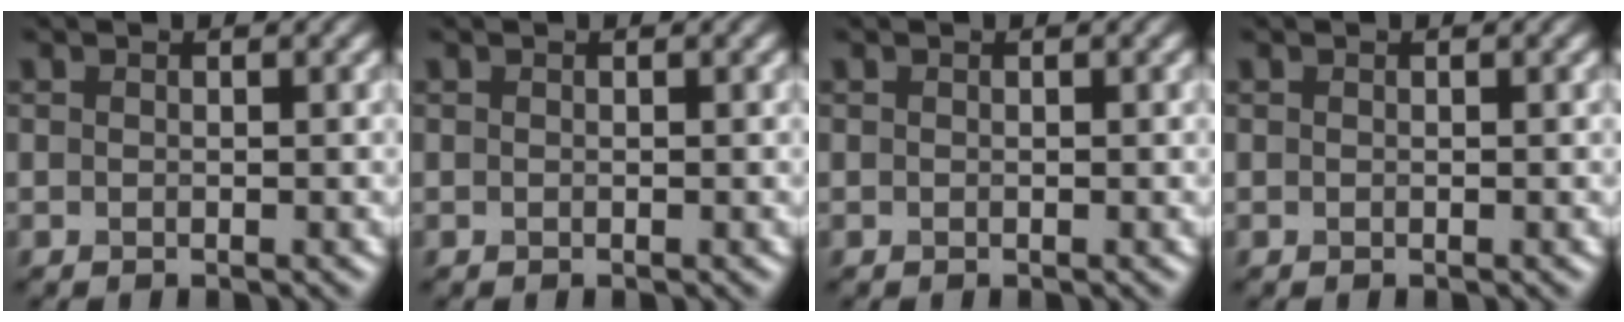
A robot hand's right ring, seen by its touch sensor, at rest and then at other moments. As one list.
[{"total": 0.0}, {"total": 0.0}, {"total": 0.0}]